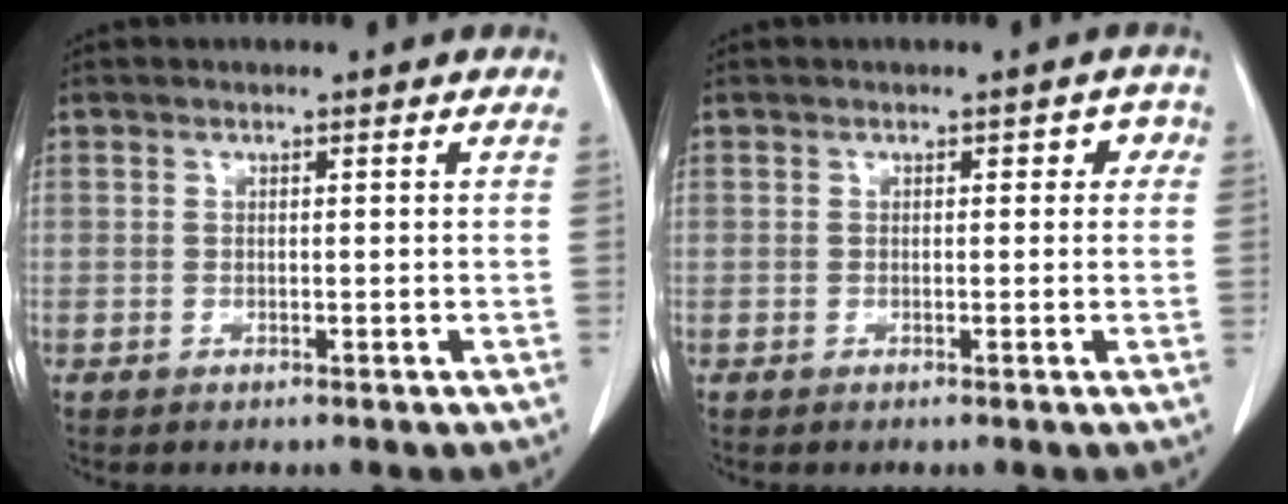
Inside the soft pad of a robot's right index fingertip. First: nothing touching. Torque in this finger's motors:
{"motor_torque": [0.02, -0.01, 0.00, 0.00]}